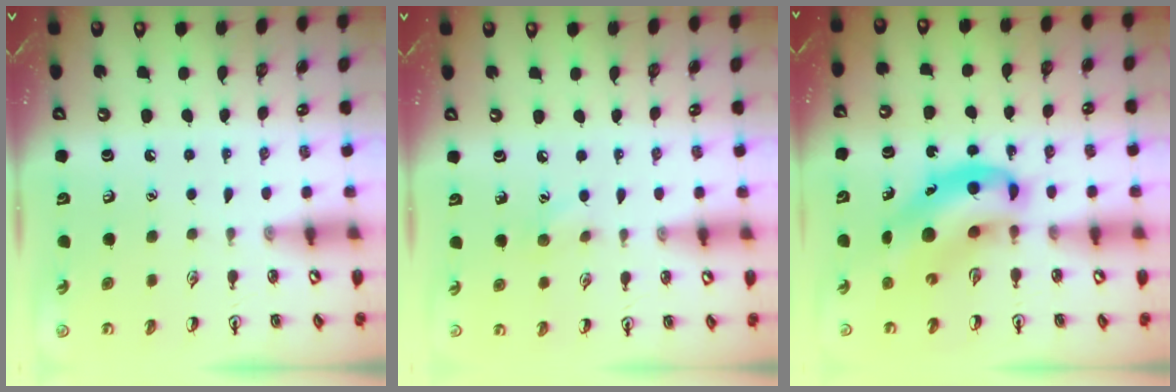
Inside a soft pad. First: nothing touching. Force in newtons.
{"total": 6.2, "press": 5.9, "slide": 1.9}
{"total": 9.8, "press": 9.4, "slide": 2.7}